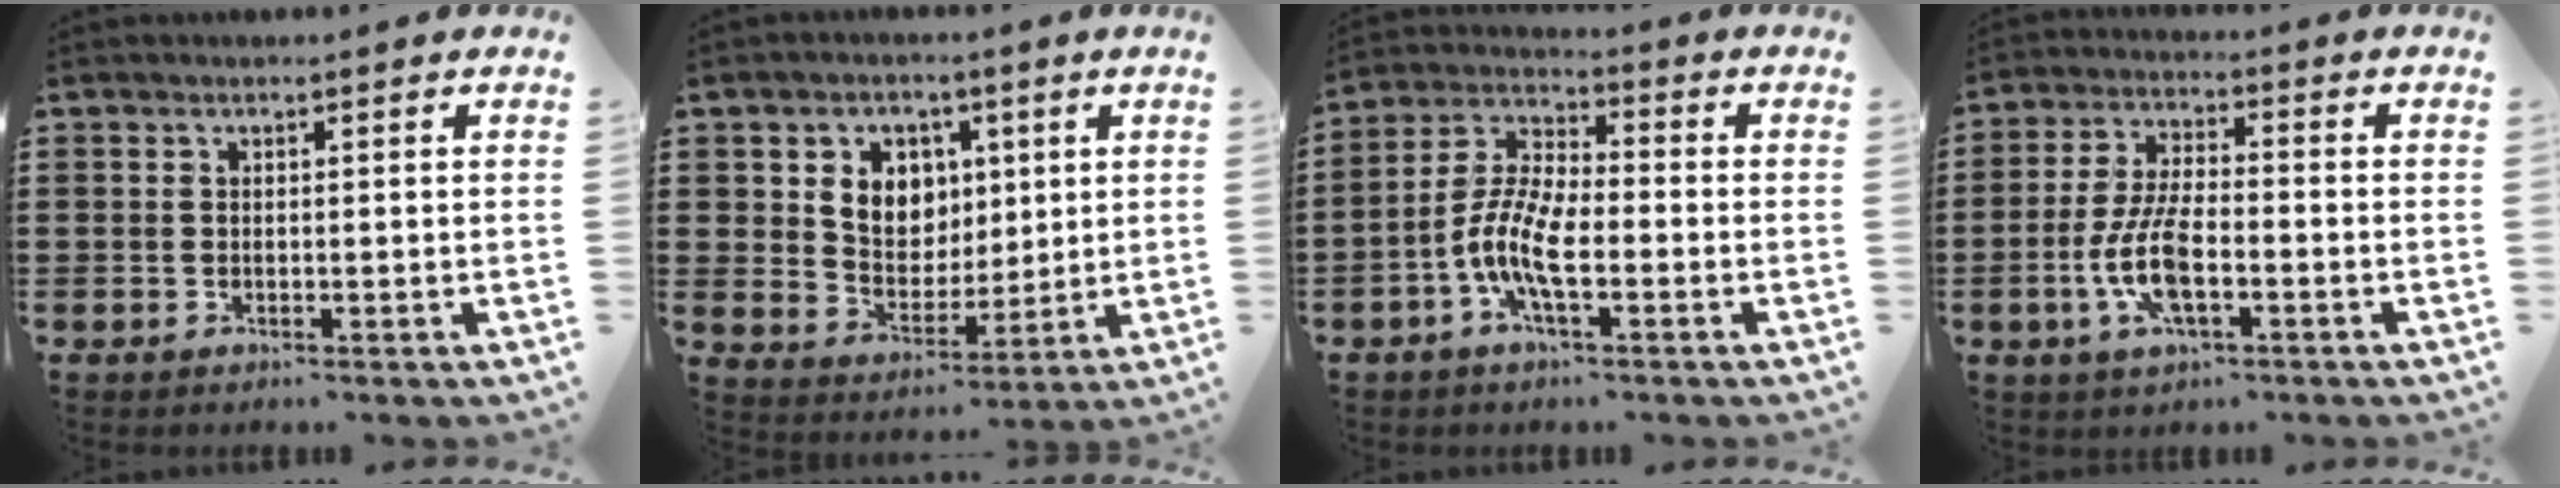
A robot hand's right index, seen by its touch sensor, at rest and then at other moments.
{"total": 6.3, "force": [2.3, 5.5, 2.0], "torque": [-0.051, 0.008, 0.039]}
{"total": 8.4, "force": [-3.0, 2.9, 7.3], "torque": [-0.177, -0.013, -0.063]}
{"total": 8.7, "force": [-2.6, 3.1, 7.7], "torque": [-0.175, -0.013, -0.052]}